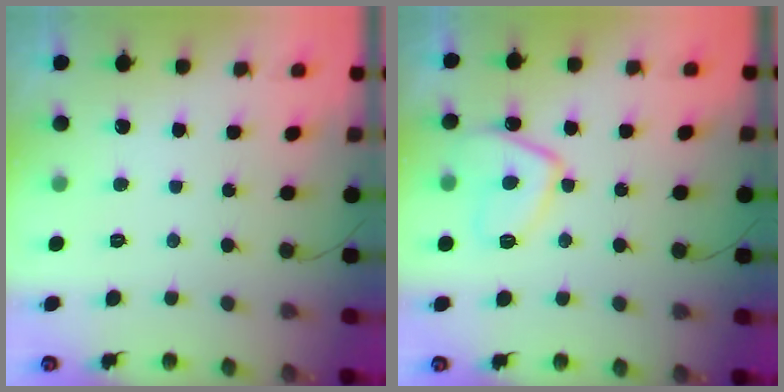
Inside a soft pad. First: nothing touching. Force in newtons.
{"total": 10.6, "press": 10.5, "slide": 1.2}